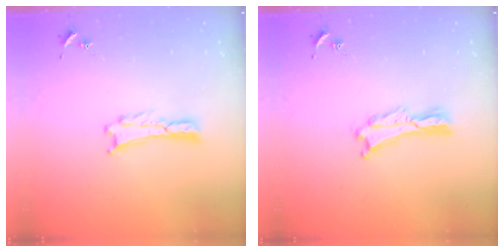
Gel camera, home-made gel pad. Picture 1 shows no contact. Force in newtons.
{"total": 0.7, "press": 0.6, "slide": 0.2}